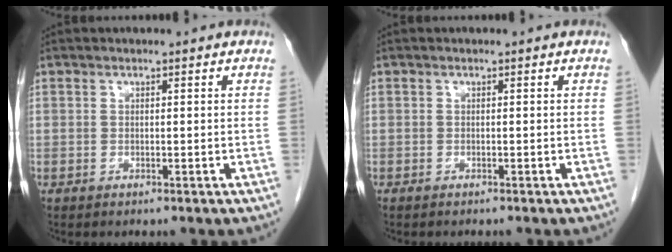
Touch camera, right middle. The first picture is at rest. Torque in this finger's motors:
{"motor_torque": [0.06, -0.04, 0.00, 0.01]}